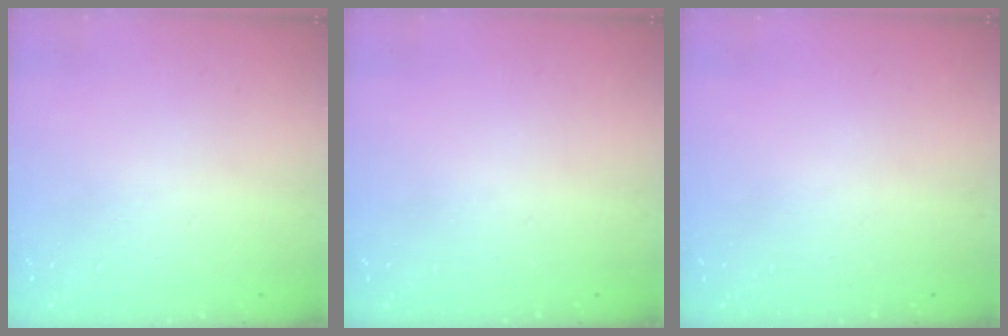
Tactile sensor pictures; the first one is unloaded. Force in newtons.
{"total": 0.0}
{"total": 0.0}